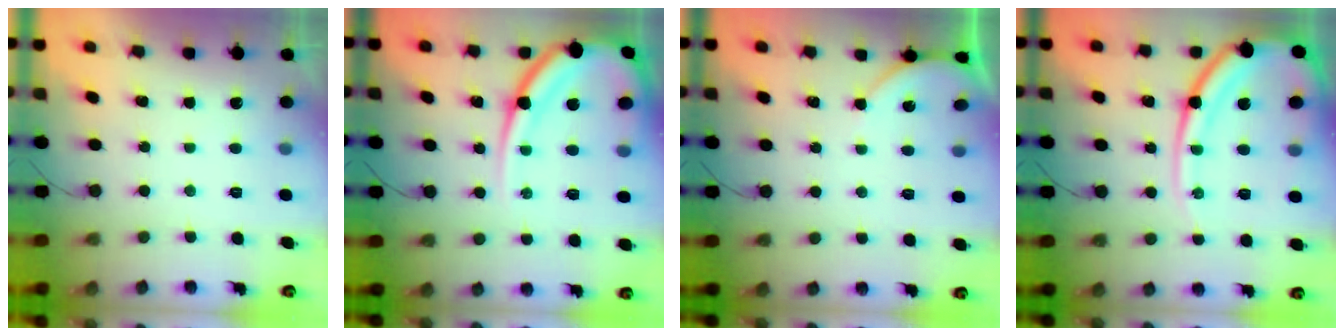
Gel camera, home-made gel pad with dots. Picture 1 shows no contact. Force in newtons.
{"total": 17.4, "press": 17.4, "slide": 1.7}
{"total": 3.3, "press": 3.3, "slide": 0.4}
{"total": 18.1, "press": 18.0, "slide": 2.0}